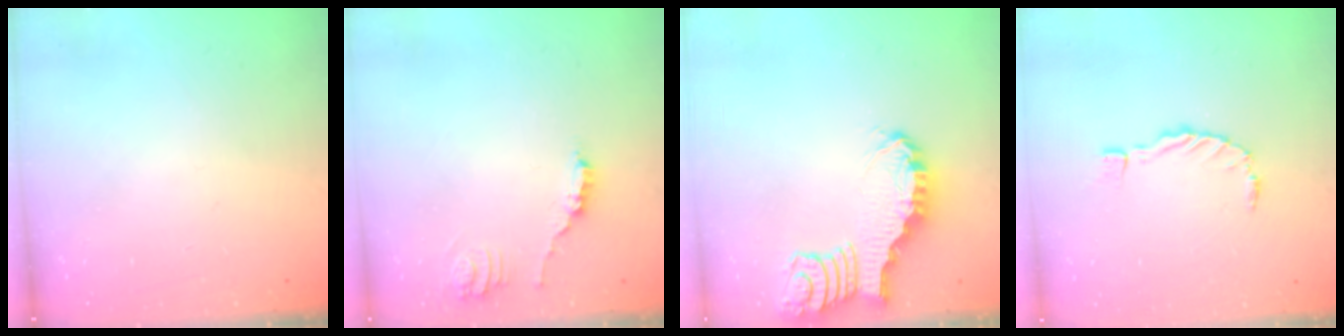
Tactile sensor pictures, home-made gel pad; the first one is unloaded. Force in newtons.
{"total": 3.8, "press": 3.8, "slide": 0.2}
{"total": 2.5, "press": 2.5, "slide": 0.2}
{"total": 0.0}